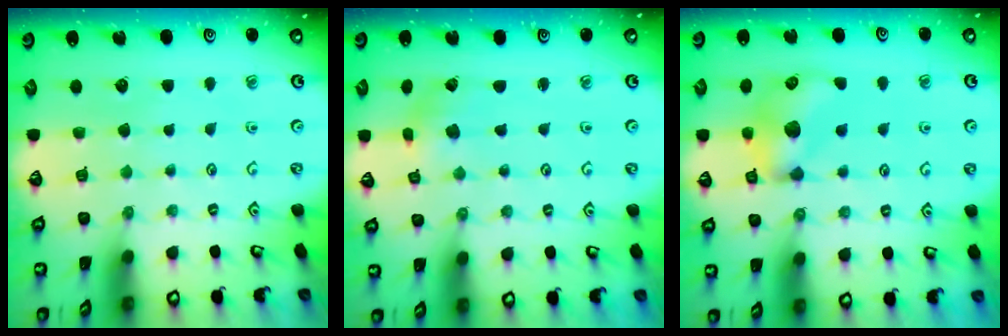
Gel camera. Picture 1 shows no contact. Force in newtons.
{"total": 1.4, "press": 1.4, "slide": 0.1}
{"total": 12.1, "press": 12.0, "slide": 1.0}